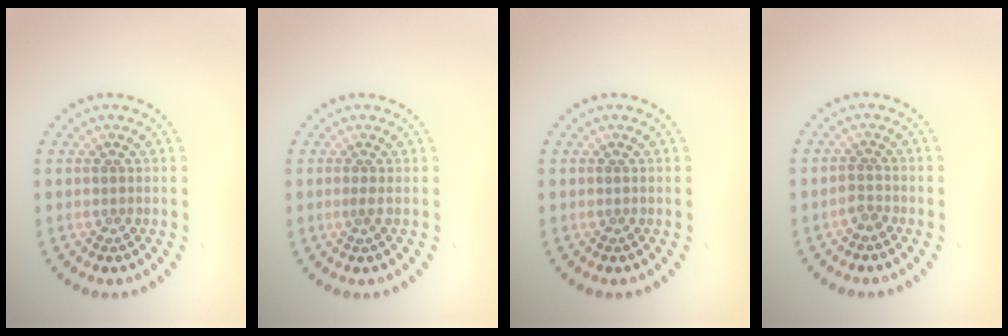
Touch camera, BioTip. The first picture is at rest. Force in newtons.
{"total": 0.6, "press": 0.2, "slide": 0.6}
{"total": 0.0}
{"total": 1.1, "press": 0.9, "slide": 0.7}